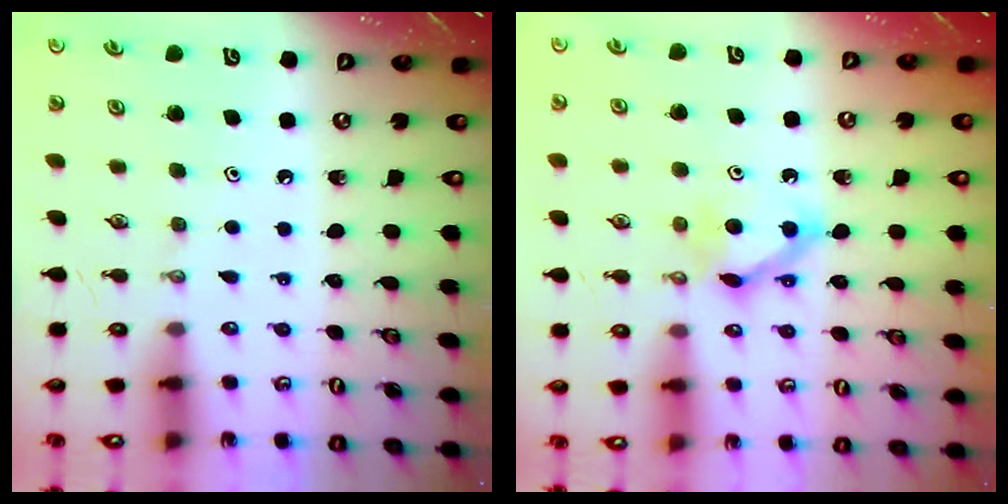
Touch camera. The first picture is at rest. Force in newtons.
{"total": 8.6, "press": 8.6, "slide": 0.4}